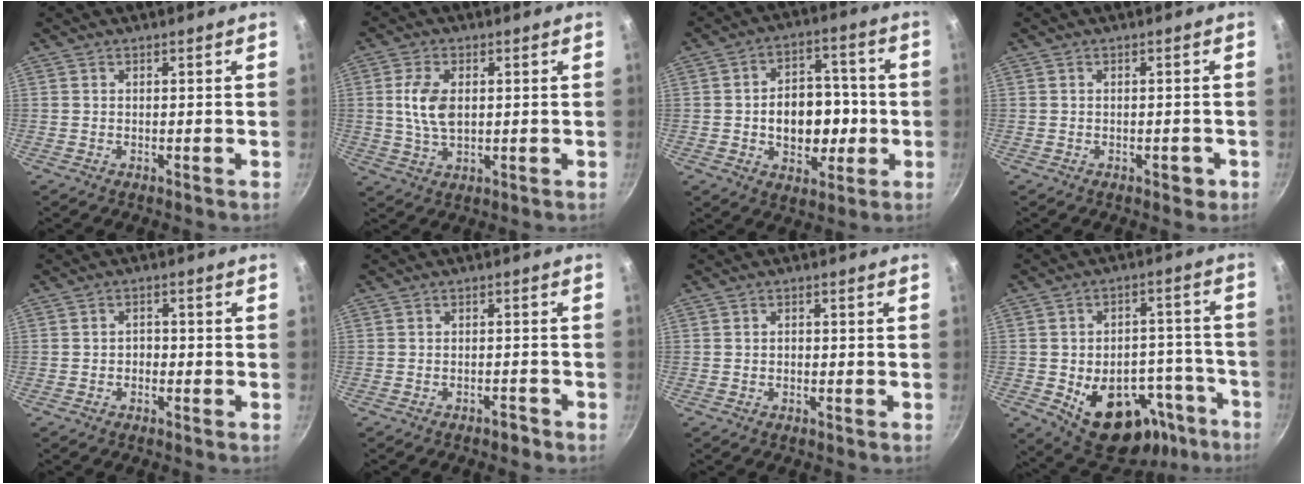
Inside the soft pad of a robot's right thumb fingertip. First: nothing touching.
{"total": 7.4, "force": [0.9, 4.3, 6.0], "torque": [-0.114, -0.001, 0.018]}
{"total": 13.5, "force": [-1.6, 9.7, 9.3], "torque": [-0.093, 0.020, -0.020]}
{"total": 1.9, "force": [-0.9, 1.2, 1.2], "torque": [-0.003, 0.012, -0.005]}
{"total": 2.0, "force": [-0.7, 1.5, 1.0], "torque": [-0.007, 0.010, -0.012]}
{"total": 1.8, "force": [-1.5, 0.7, 0.7], "torque": [-0.001, 0.020, -0.013]}
{"total": 0.9, "force": [-0.3, 0.7, 0.5], "torque": [-0.008, 0.003, -0.005]}
{"total": 20.4, "force": [-10.0, 12.9, 12.3], "torque": [-0.119, 0.044, -0.121]}